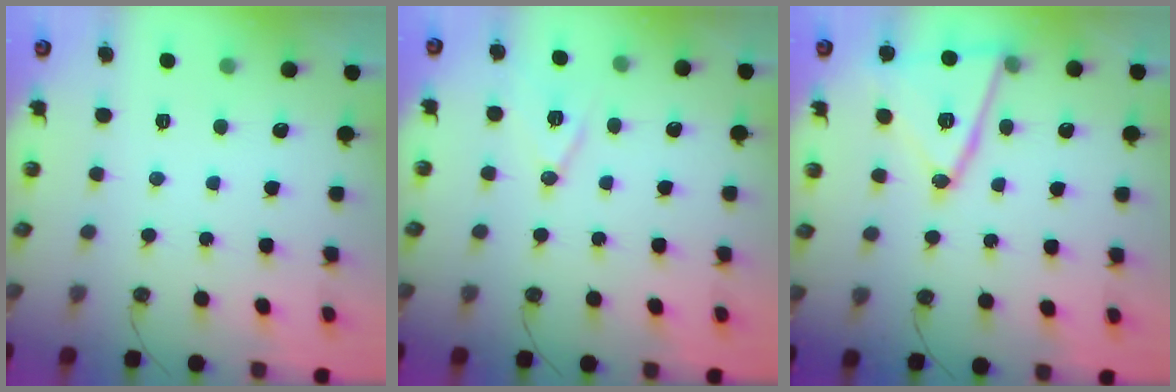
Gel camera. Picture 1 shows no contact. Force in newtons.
{"total": 10.1, "press": 9.4, "slide": 3.5}
{"total": 15.7, "press": 15.5, "slide": 2.5}